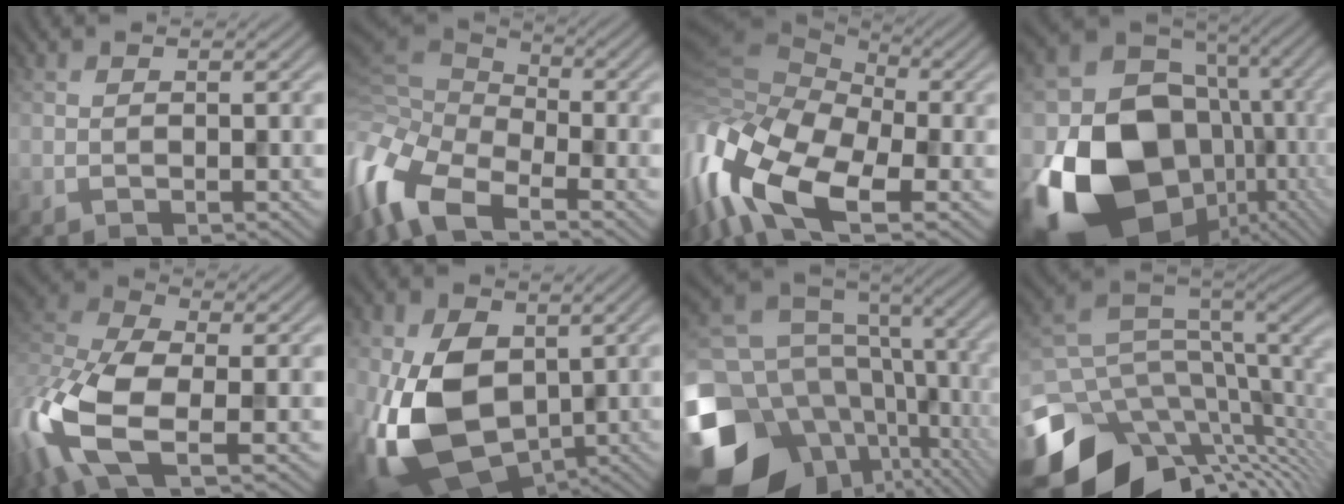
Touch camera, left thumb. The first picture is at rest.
{"total": 11.5, "force": [-6.4, 5.1, 8.1], "torque": [-0.214, -0.009, -0.133]}
{"total": 16.7, "force": [-6.1, 8.5, 13.0], "torque": [-0.325, -0.013, -0.112]}
{"total": 22.9, "force": [-7.0, 18.4, 11.7], "torque": [-0.264, -0.060, -0.097]}
{"total": 13.1, "force": [-4.3, 6.3, 10.7], "torque": [-0.259, -0.006, -0.094]}
{"total": 15.0, "force": [-1.0, 10.1, 11.0], "torque": [-0.269, -0.028, -0.018]}
{"total": 20.4, "force": [-6.1, 15.3, 12.1], "torque": [-0.271, -0.019, -0.058]}
{"total": 15.6, "force": [-6.1, 10.1, 10.1], "torque": [-0.234, -0.041, -0.080]}